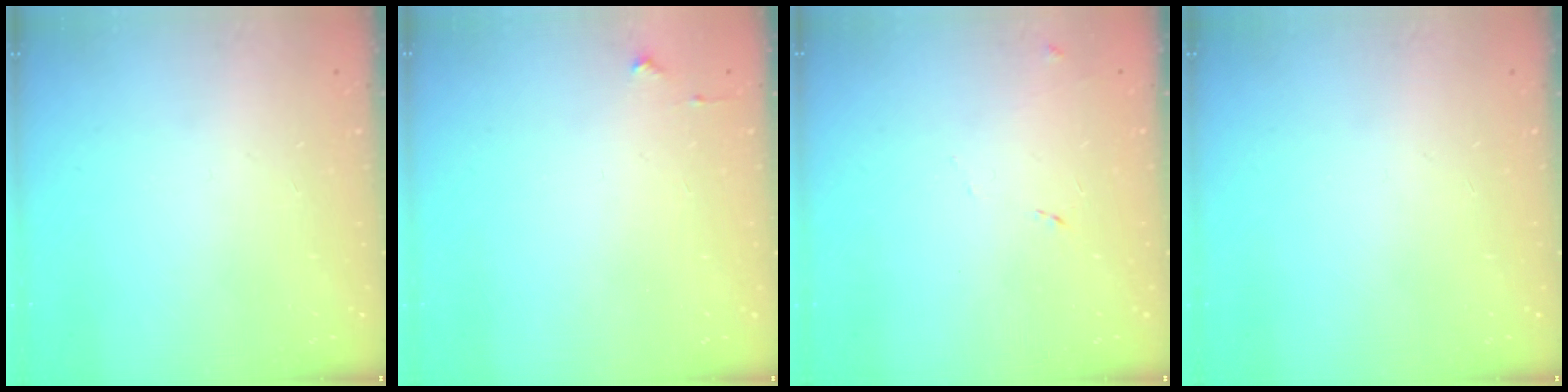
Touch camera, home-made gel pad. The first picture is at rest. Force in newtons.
{"total": 2.7, "press": 2.6, "slide": 0.4}
{"total": 4.7, "press": 4.7, "slide": 0.6}
{"total": 0.0}